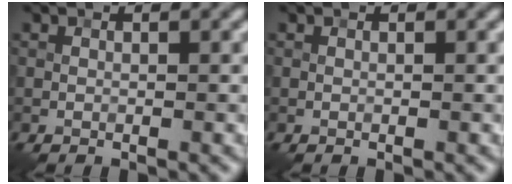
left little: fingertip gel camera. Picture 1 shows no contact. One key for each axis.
{"total": 0.0}